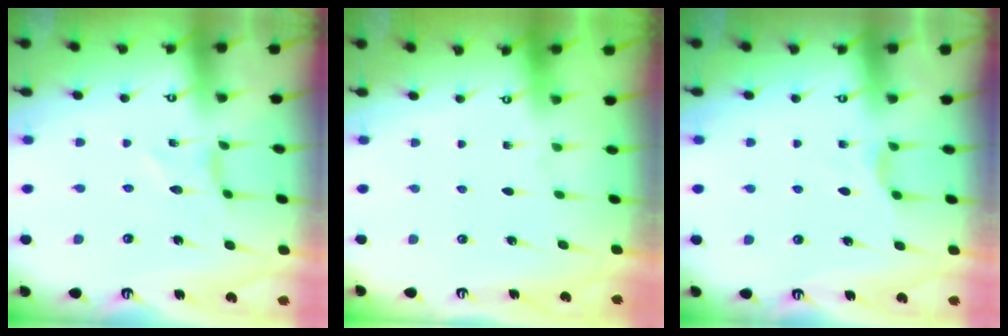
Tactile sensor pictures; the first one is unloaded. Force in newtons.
{"total": 0.0}
{"total": 3.5, "press": 3.5, "slide": 0.6}